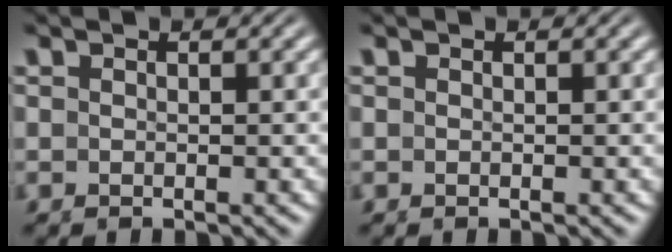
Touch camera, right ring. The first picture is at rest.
{"total": 0.0}